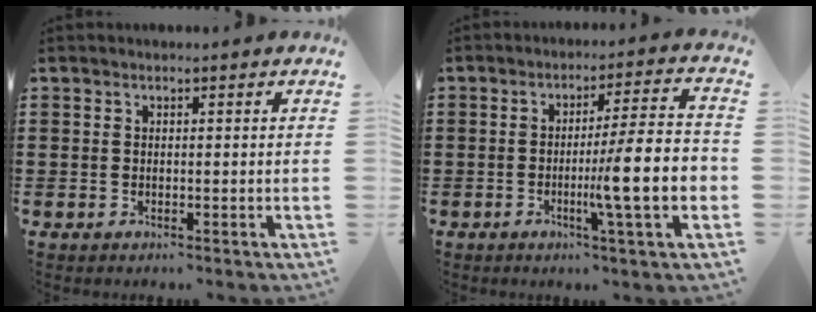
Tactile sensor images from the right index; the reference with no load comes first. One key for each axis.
{"total": 11.9, "fx": -2.6, "fy": 0.9, "fz": 11.6, "tx": -0.177, "ty": -0.014, "tz": -0.052}